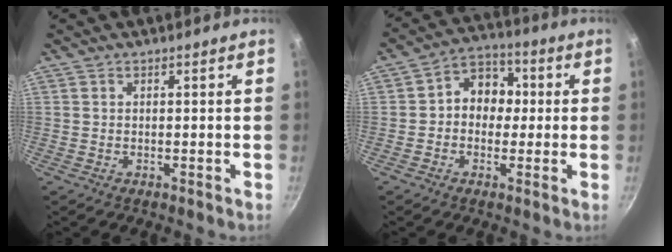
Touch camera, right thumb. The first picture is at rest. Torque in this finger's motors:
{"motor_torque": [0.04, 0.16, 0.07, -0.07, 0.03]}